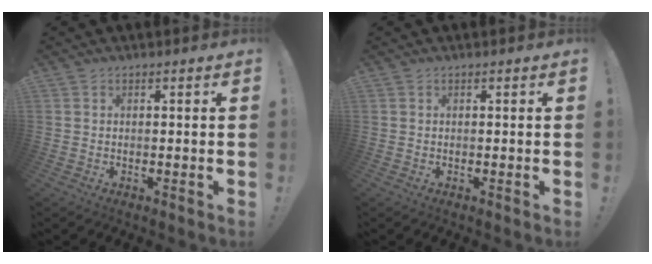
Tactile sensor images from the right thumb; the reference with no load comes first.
{"total": 0.0}